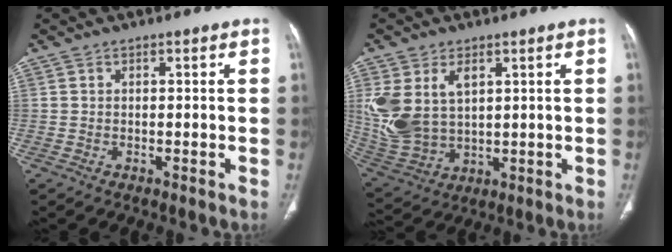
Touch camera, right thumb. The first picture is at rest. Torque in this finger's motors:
{"motor_torque": [-0.14, 0.41, 0.63, 0.70, 0.35]}